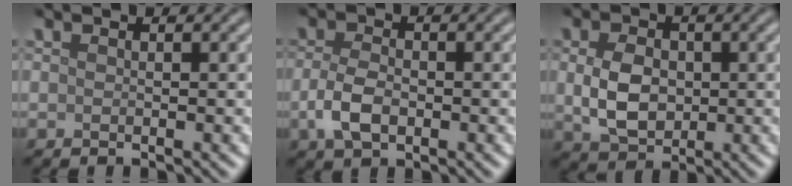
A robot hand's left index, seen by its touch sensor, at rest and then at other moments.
{"total": 3.3, "force": [-0.9, 1.9, 2.5], "torque": [-0.054, -0.004, -0.019]}
{"total": 4.7, "force": [0.0, 3.4, 3.2], "torque": [-0.070, -0.003, 0.002]}